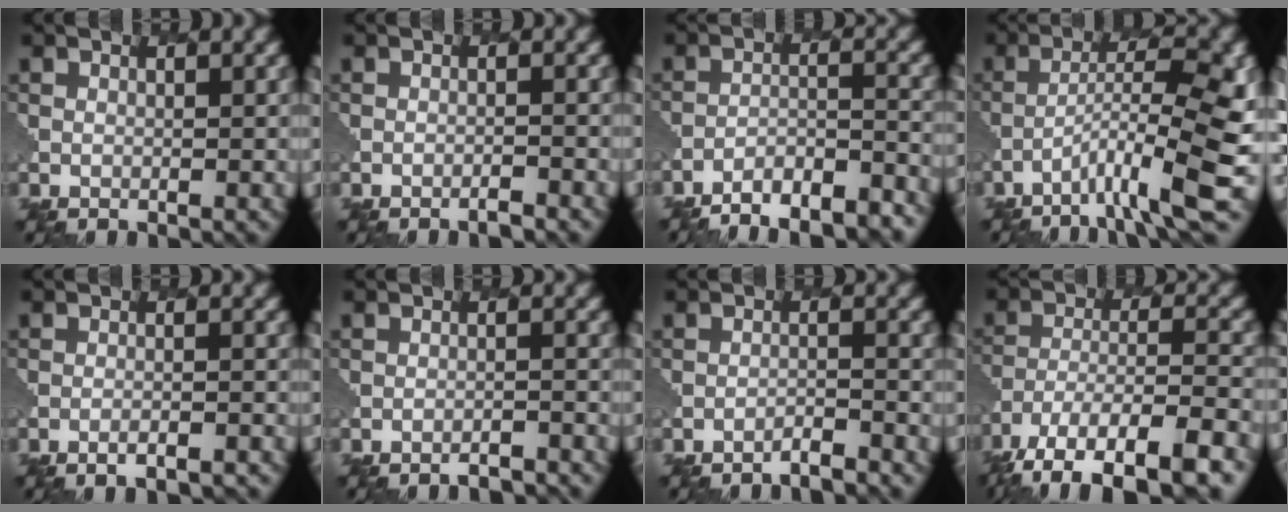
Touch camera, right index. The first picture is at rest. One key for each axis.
{"total": 1.2, "fx": -1.1, "fy": 0.1, "fz": 0.5, "tx": -0.002, "ty": 0.002, "tz": -0.027}
{"total": 9.6, "fx": -8.7, "fy": 2.2, "fz": 3.4, "tx": -0.048, "ty": -0.005, "tz": -0.120}
{"total": 7.5, "fx": -3.4, "fy": 0.9, "fz": 6.7, "tx": -0.110, "ty": 0.010, "tz": -0.063}
{"total": 3.1, "fx": -2.5, "fy": 0.6, "fz": 1.7, "tx": -0.022, "ty": 0.013, "tz": -0.041}
{"total": 3.8, "fx": -3.6, "fy": 0.4, "fz": 0.9, "tx": -0.005, "ty": 0.015, "tz": -0.051}
{"total": 2.3, "fx": -2.2, "fy": 0.1, "fz": 0.7, "tx": -0.002, "ty": 0.005, "tz": -0.043}
{"total": 12.4, "fx": -8.9, "fy": 4.3, "fz": 7.5, "tx": -0.146, "ty": -0.022, "tz": -0.140}